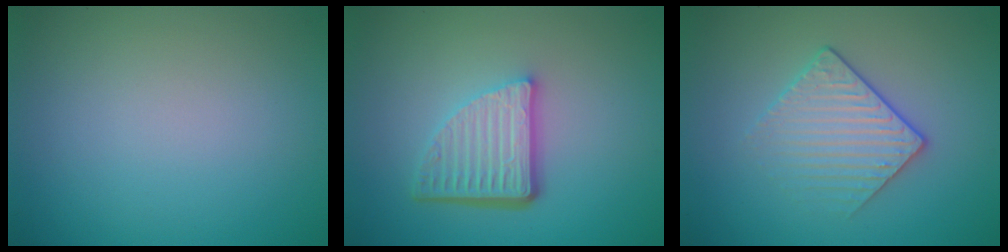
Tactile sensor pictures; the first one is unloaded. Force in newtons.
{"total": 5.3, "press": 3.7, "slide": 3.8}
{"total": 3.1, "press": 2.9, "slide": 1.1}